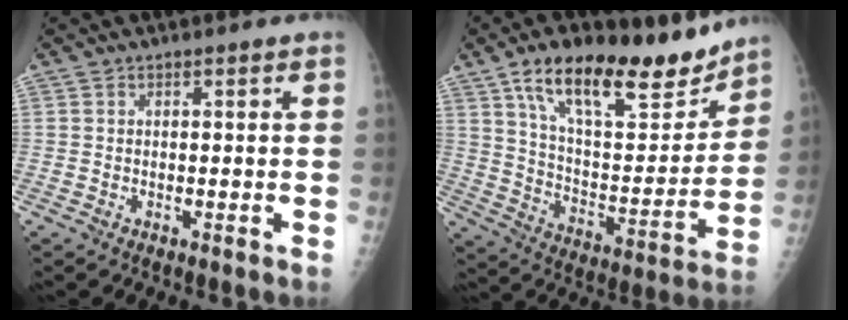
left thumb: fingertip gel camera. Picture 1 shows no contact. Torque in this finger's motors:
{"motor_torque": [0.71, 0.68, 1.55, -1.22, 0.31]}